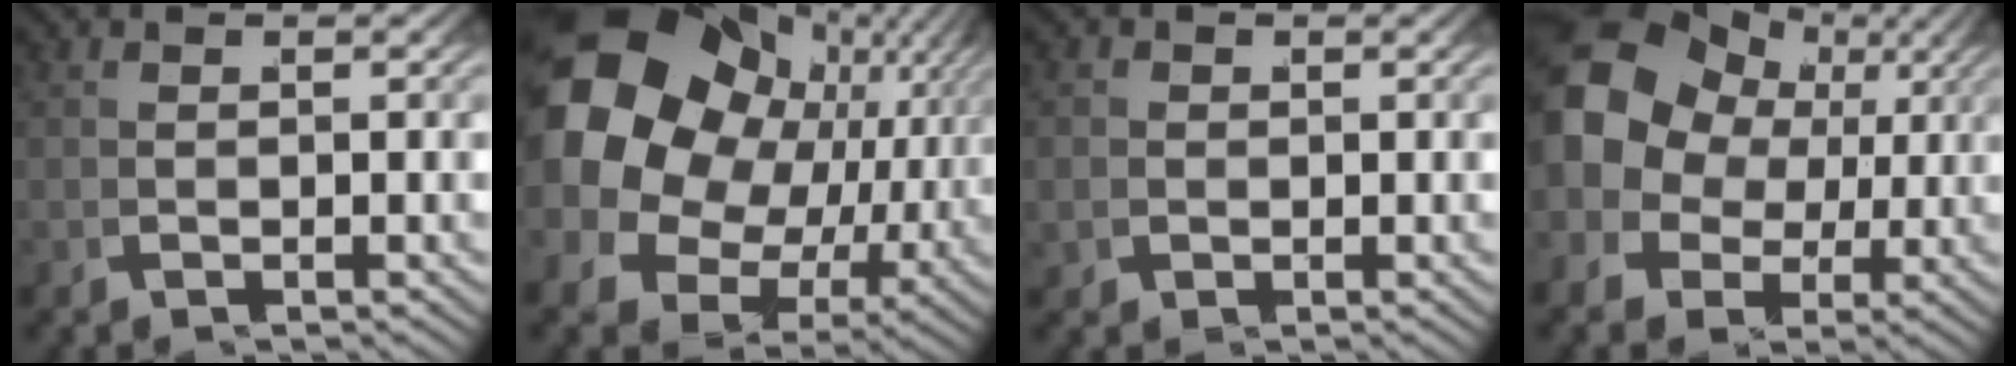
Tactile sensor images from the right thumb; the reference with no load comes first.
{"total": 22.4, "force": [3.1, 16.8, 14.5], "torque": [-0.283, -0.022, 0.048]}
{"total": 1.5, "force": [-0.1, 1.5, 0.2], "torque": [-0.005, -0.005, 0.001]}
{"total": 14.6, "force": [3.1, 11.5, 8.5], "torque": [-0.185, -0.005, 0.047]}